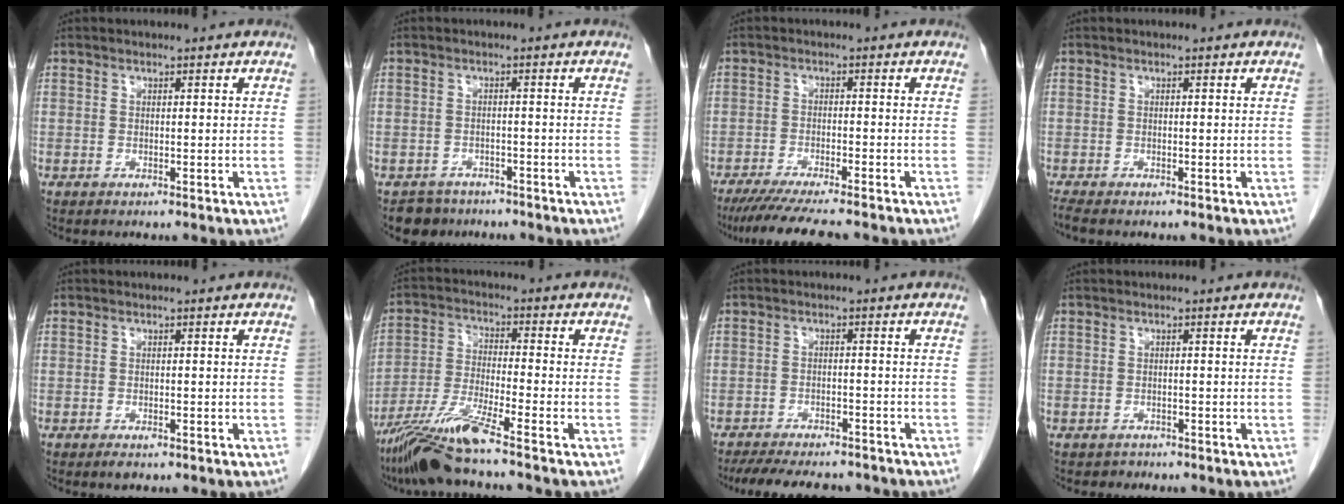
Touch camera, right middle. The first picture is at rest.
{"total": 3.9, "force": [-3.1, 2.4, -0.1], "torque": [0.003, 0.005, -0.048]}
{"total": 11.4, "force": [-9.7, 0.6, 5.9], "torque": [-0.078, -0.026, -0.149]}
{"total": 1.1, "force": [-1.0, -0.2, 0.3], "torque": [-0.016, -0.007, -0.022]}
{"total": 1.2, "force": [-0.8, 0.5, 0.8], "torque": [-0.012, -0.001, -0.007]}
{"total": 9.4, "force": [-7.1, -1.2, 6.0], "torque": [-0.123, -0.030, -0.137]}
{"total": 12.9, "force": [-11.3, 3.5, 5.1], "torque": [-0.090, -0.001, -0.152]}
{"total": 1.0, "force": [-0.8, 0.6, -0.2], "torque": [-0.004, 0.001, -0.015]}